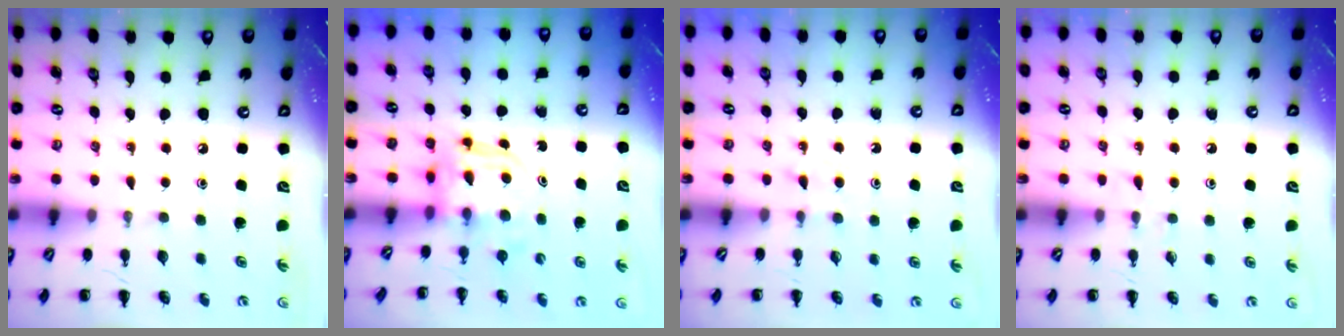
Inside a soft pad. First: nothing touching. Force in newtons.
{"total": 3.7, "press": 3.7, "slide": 0.2}
{"total": 3.8, "press": 3.6, "slide": 1.2}
{"total": 4.1, "press": 3.7, "slide": 1.8}